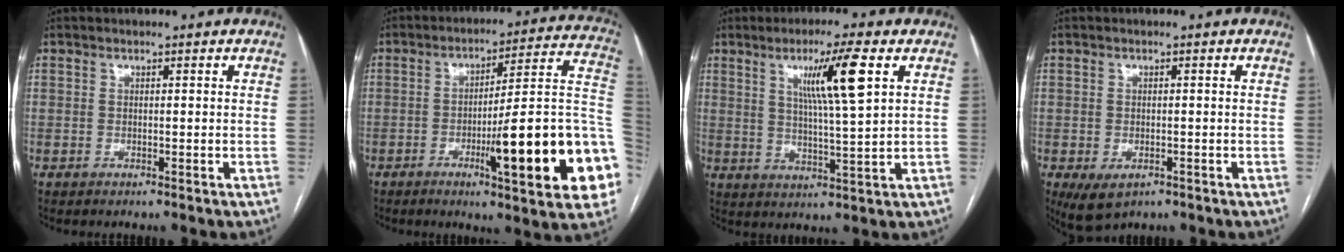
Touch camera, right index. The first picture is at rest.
{"total": 21.7, "force": [-6.7, 1.8, 20.6], "torque": [-0.200, 0.010, -0.089]}
{"total": 9.5, "force": [3.8, -0.4, 8.7], "torque": [-0.151, -0.001, 0.066]}
{"total": 4.4, "force": [-2.0, 2.5, 2.9], "torque": [-0.057, -0.008, -0.022]}